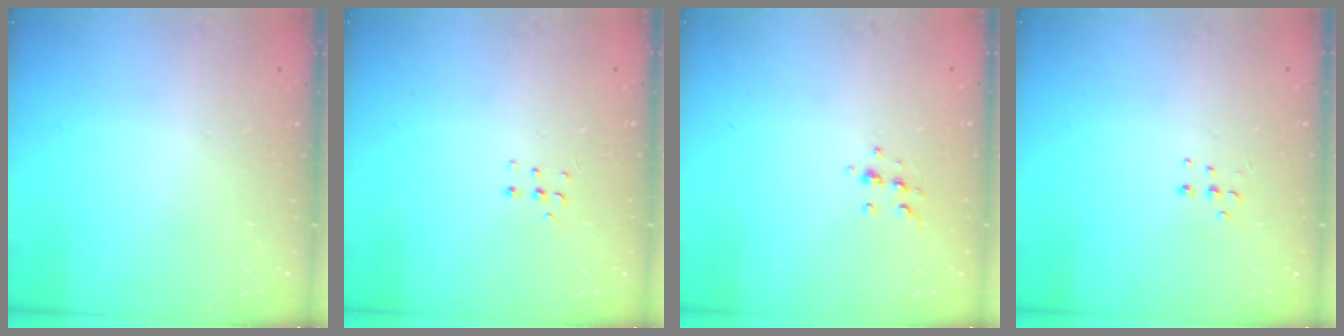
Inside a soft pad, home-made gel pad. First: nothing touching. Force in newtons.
{"total": 4.3, "press": 4.3, "slide": 0.6}
{"total": 5.4, "press": 5.1, "slide": 1.7}
{"total": 4.2, "press": 4.1, "slide": 0.9}